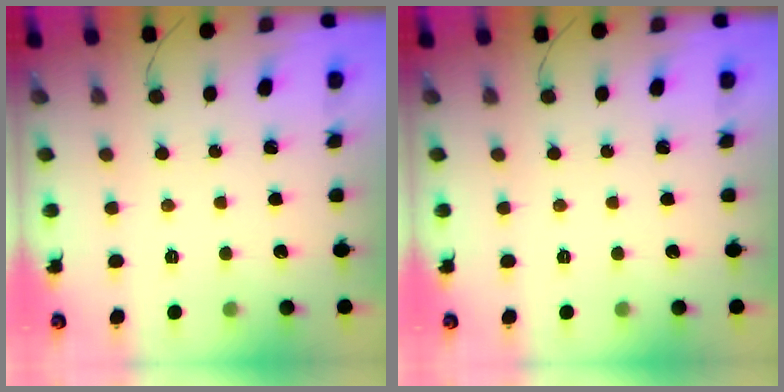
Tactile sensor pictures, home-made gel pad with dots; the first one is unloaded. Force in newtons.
{"total": 0.0}